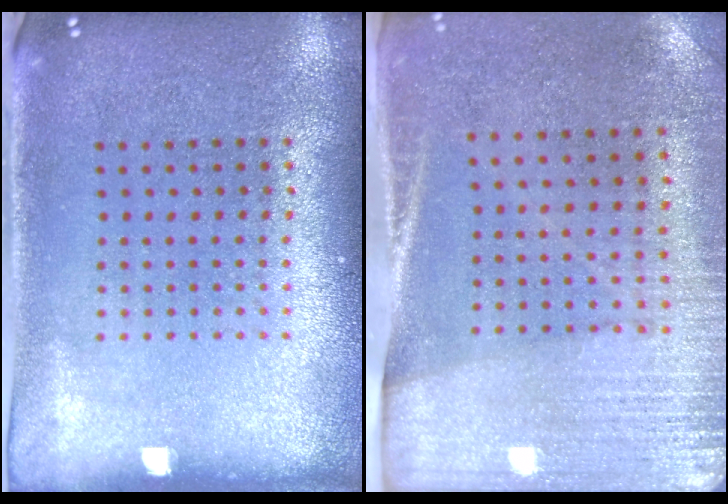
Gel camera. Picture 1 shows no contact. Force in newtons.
{"total": 2.7, "press": 2.4, "slide": 1.2}